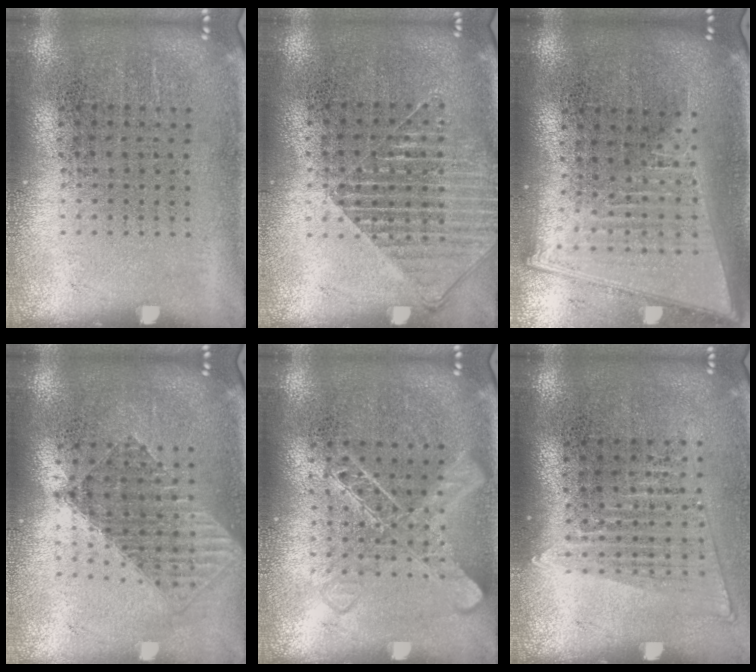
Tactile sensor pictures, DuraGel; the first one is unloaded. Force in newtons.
{"total": 1.6, "press": 1.4, "slide": 0.8}
{"total": 2.1, "press": 1.8, "slide": 1.1}
{"total": 1.5, "press": 1.3, "slide": 0.8}
{"total": 2.3, "press": 2.3, "slide": 0.4}
{"total": 1.4, "press": 1.3, "slide": 0.6}